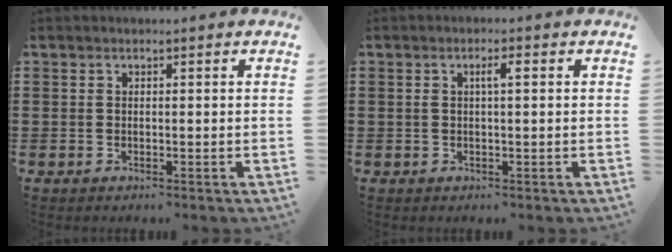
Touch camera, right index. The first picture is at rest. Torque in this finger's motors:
{"motor_torque": [0.13, -0.12, 0.16, 0.05]}